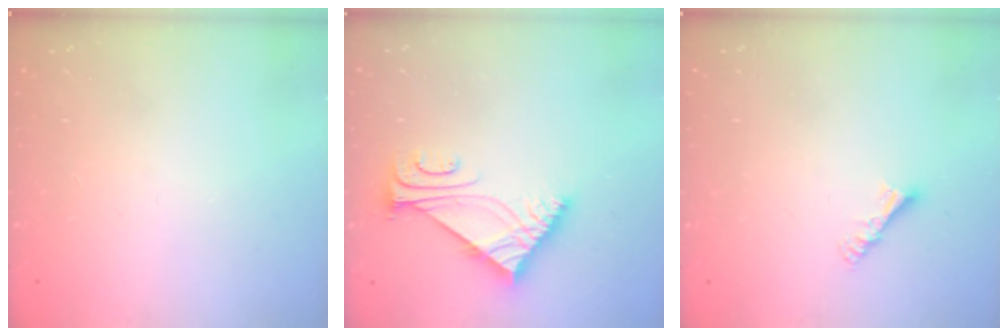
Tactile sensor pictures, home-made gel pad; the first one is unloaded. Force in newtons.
{"total": 6.5, "press": 6.5, "slide": 0.4}
{"total": 5.2, "press": 5.1, "slide": 0.5}